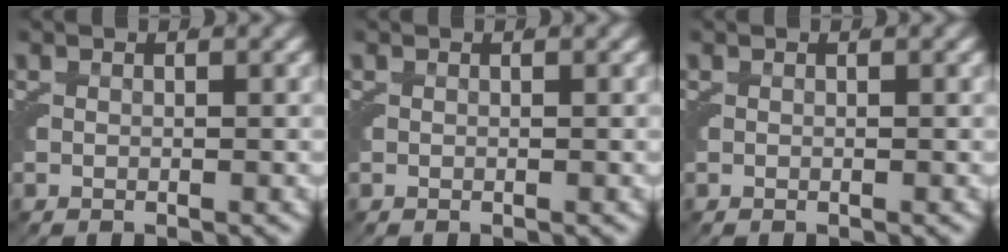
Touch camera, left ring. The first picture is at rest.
{"total": 0.0}
{"total": 1.6, "force": [-0.1, -1.6, -0.5], "torque": [0.016, -0.011, 0.010]}